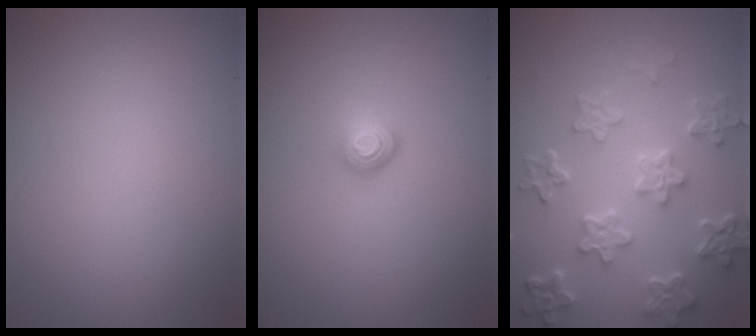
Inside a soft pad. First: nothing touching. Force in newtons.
{"total": 1.6, "press": 1.0, "slide": 1.3}
{"total": 6.1, "press": 4.7, "slide": 4.0}